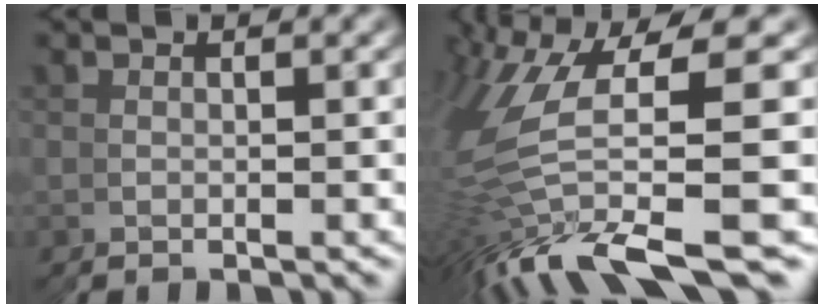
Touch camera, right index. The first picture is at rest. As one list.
[{"total": 5.9, "force": [0.4, 2.9, 5.1], "torque": [-0.130, 0.006, 0.001]}]